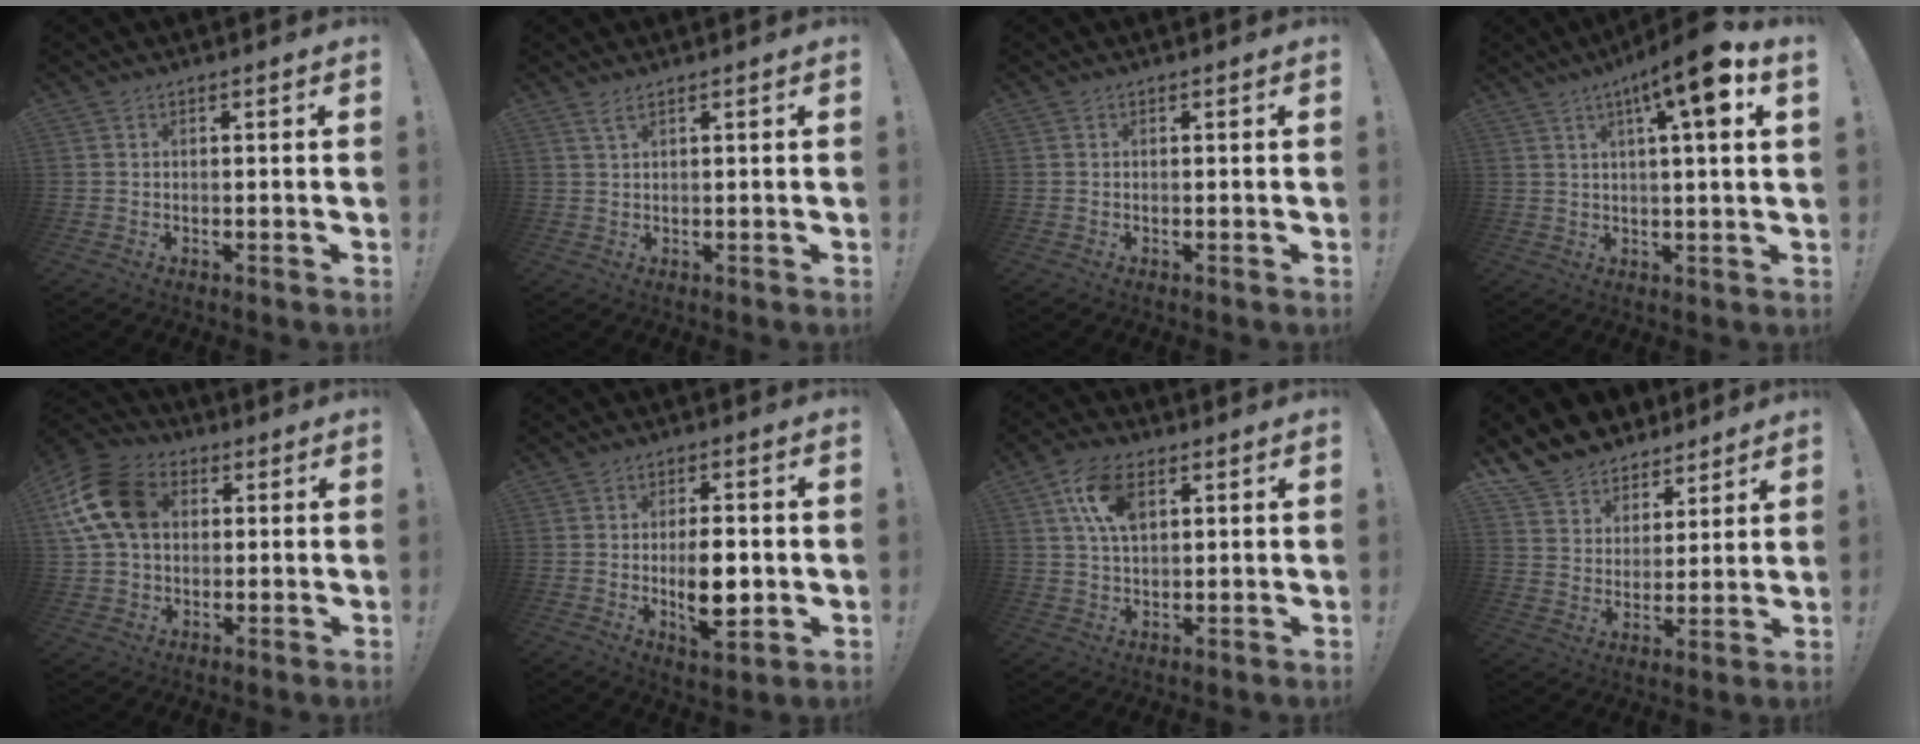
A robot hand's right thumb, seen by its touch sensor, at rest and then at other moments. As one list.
[{"total": 2.3, "force": [1.4, 0.2, 1.8], "torque": [-0.042, -0.001, 0.026]}, {"total": 0.0}, {"total": 11.6, "force": [4.9, 1.1, 10.5], "torque": [-0.170, -0.019, 0.068]}, {"total": 17.0, "force": [4.3, 12.7, 10.6], "torque": [-0.200, 0.001, 0.086]}, {"total": 10.2, "force": [-1.1, 4.1, 9.3], "torque": [-0.154, -0.007, -0.023]}, {"total": 11.0, "force": [4.1, 6.3, 8.0], "torque": [-0.150, 0.005, 0.079]}, {"total": 9.3, "force": [7.1, 6.0, 0.9], "torque": [-0.018, -0.063, 0.139]}]